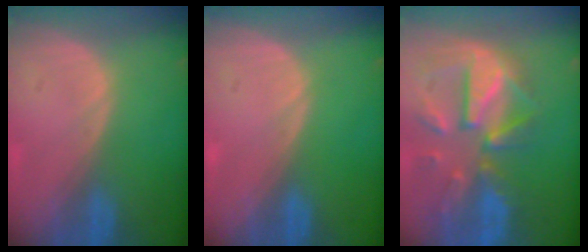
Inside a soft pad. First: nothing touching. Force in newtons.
{"total": 0.0}
{"total": 12.1, "press": 10.6, "slide": 5.9}